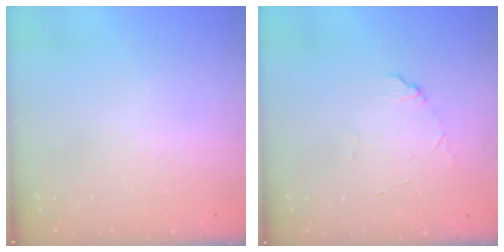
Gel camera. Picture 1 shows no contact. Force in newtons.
{"total": 5.8, "press": 5.7, "slide": 0.5}